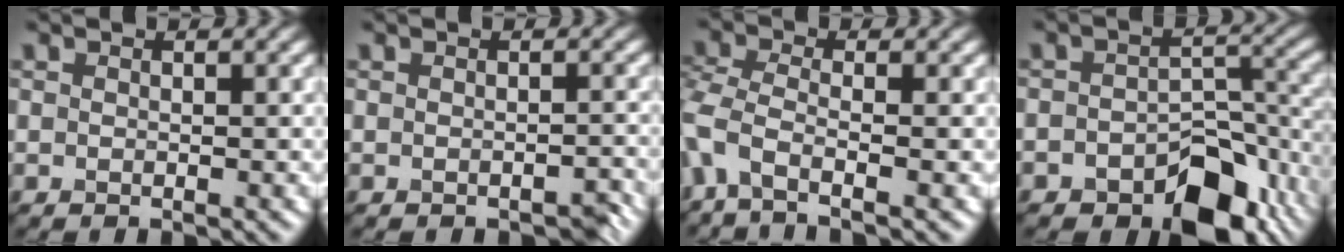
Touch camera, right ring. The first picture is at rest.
{"total": 0.8, "force": [-0.7, 0.2, 0.4], "torque": [-0.007, 0.001, -0.007]}
{"total": 4.3, "force": [-2.3, 1.8, 3.1], "torque": [-0.077, -0.007, -0.061]}
{"total": 9.3, "force": [-5.4, 5.0, 5.6], "torque": [-0.070, -0.016, -0.082]}